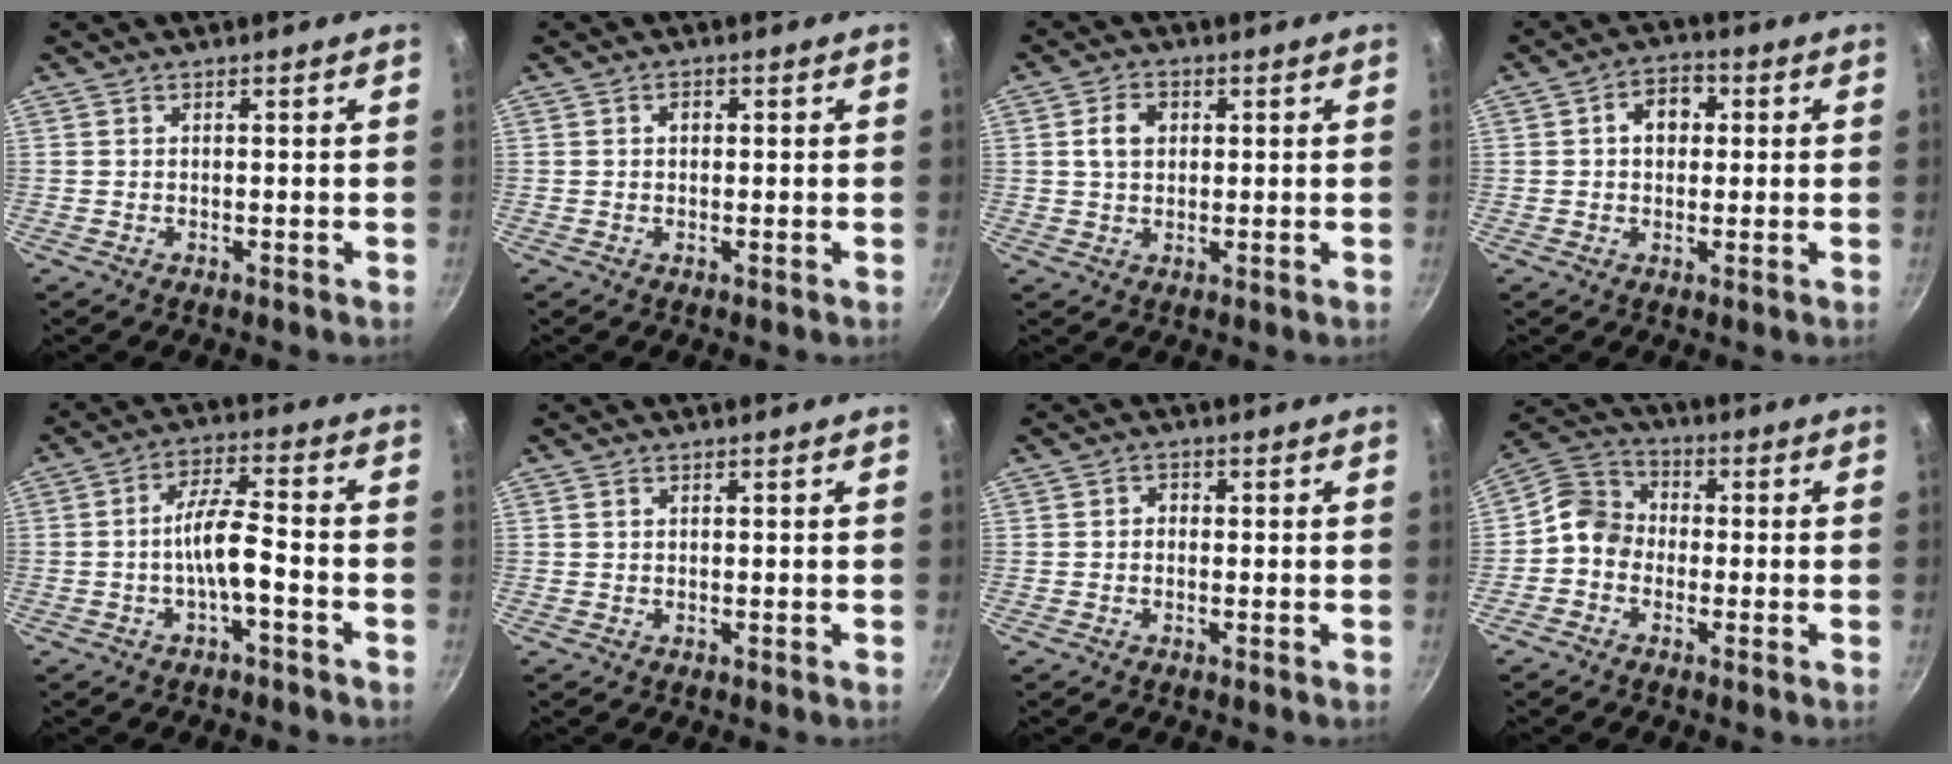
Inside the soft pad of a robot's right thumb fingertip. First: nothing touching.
{"total": 1.4, "force": [0.2, 1.1, 0.9], "torque": [-0.010, 0.004, 0.002]}
{"total": 4.7, "force": [1.0, 3.5, 3.0], "torque": [-0.039, 0.005, 0.014]}
{"total": 6.1, "force": [1.1, 4.6, 3.8], "torque": [-0.022, 0.011, 0.008]}
{"total": 7.1, "force": [-2.8, 2.1, 6.1], "torque": [-0.115, 0.037, -0.051]}
{"total": 0.0}
{"total": 1.4, "force": [-0.3, 1.2, 0.8], "torque": [-0.012, 0.007, -0.007]}
{"total": 7.2, "force": [-1.7, 6.1, 3.3], "torque": [-0.037, 0.028, -0.058]}